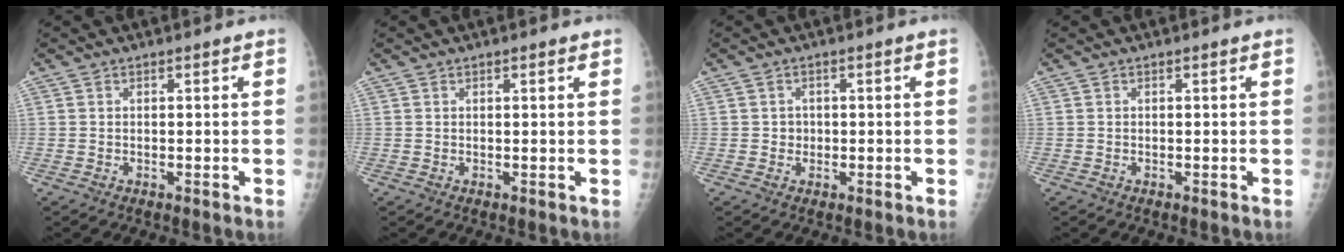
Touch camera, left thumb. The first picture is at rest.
{"total": 1.0, "force": [0.6, 0.2, 0.7], "torque": [-0.011, -0.001, 0.008]}
{"total": 1.6, "force": [-0.1, 1.5, 0.4], "torque": [0.004, 0.005, -0.002]}
{"total": 0.0}